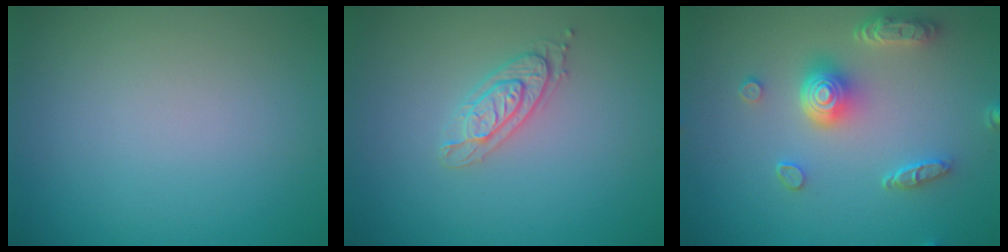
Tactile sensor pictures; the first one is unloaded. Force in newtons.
{"total": 2.1, "press": 2.0, "slide": 0.4}
{"total": 5.0, "press": 3.8, "slide": 3.2}